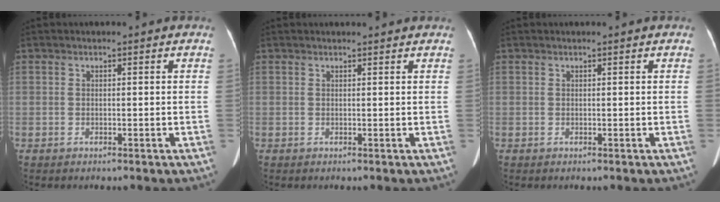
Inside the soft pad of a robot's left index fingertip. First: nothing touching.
{"total": 2.3, "force": [2.2, 0.1, 0.5], "torque": [-0.008, 0.015, 0.027]}
{"total": 0.0}